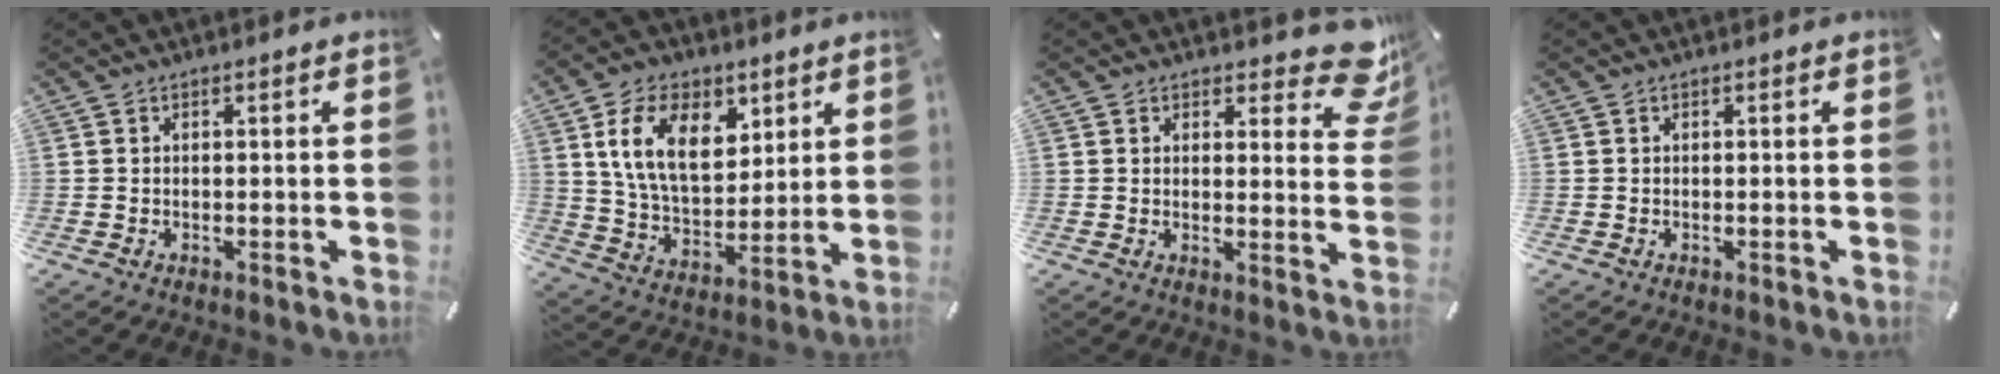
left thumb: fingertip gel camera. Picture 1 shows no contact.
{"total": 15.3, "force": [6.7, 9.9, 9.5], "torque": [-0.175, -0.007, 0.123]}
{"total": 8.0, "force": [5.5, 3.8, 4.4], "torque": [-0.033, -0.039, 0.093]}
{"total": 0.0}